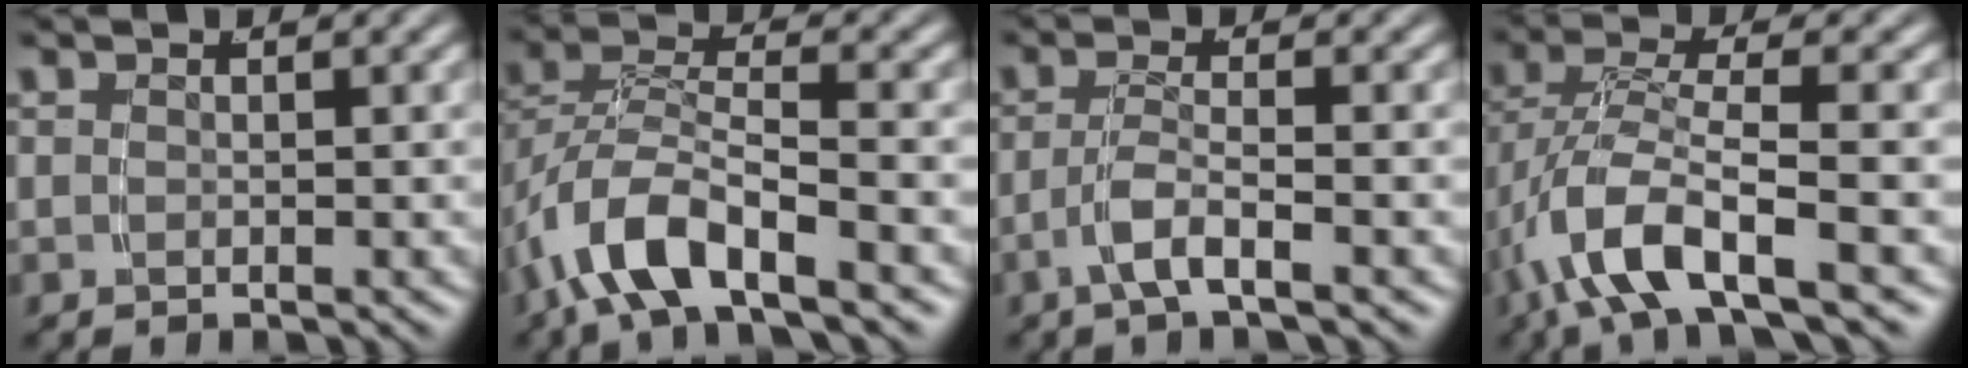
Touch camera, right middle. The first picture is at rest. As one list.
[{"total": 5.2, "force": [-1.7, 2.9, 4.0], "torque": [-0.096, -0.017, -0.018]}, {"total": 2.5, "force": [-1.2, 0.4, 2.1], "torque": [-0.043, -0.006, -0.016]}, {"total": 5.4, "force": [-1.2, 2.3, 4.8], "torque": [-0.113, -0.025, -0.001]}]